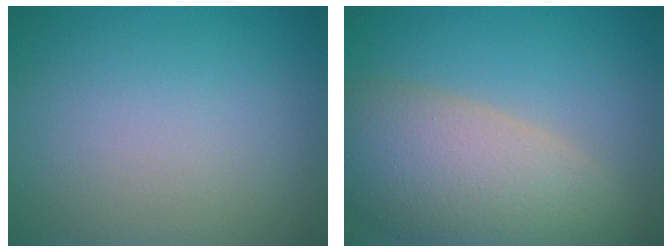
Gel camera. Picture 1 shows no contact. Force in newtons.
{"total": 9.7, "press": 9.6, "slide": 0.9}